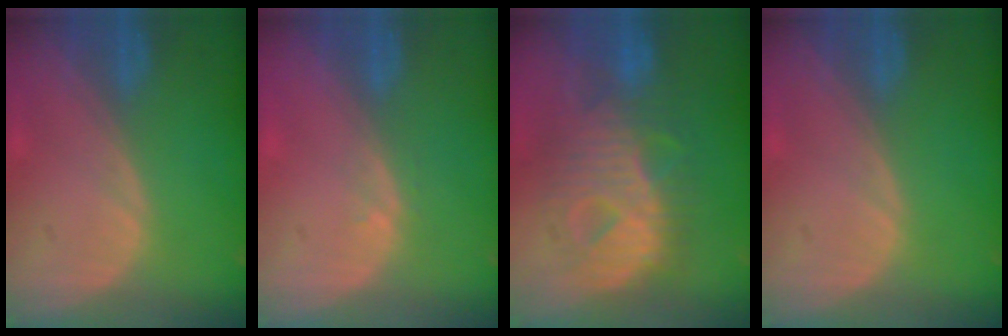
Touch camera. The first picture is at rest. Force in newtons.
{"total": 1.0, "press": 0.7, "slide": 0.7}
{"total": 10.8, "press": 10.7, "slide": 0.9}
{"total": 0.0}